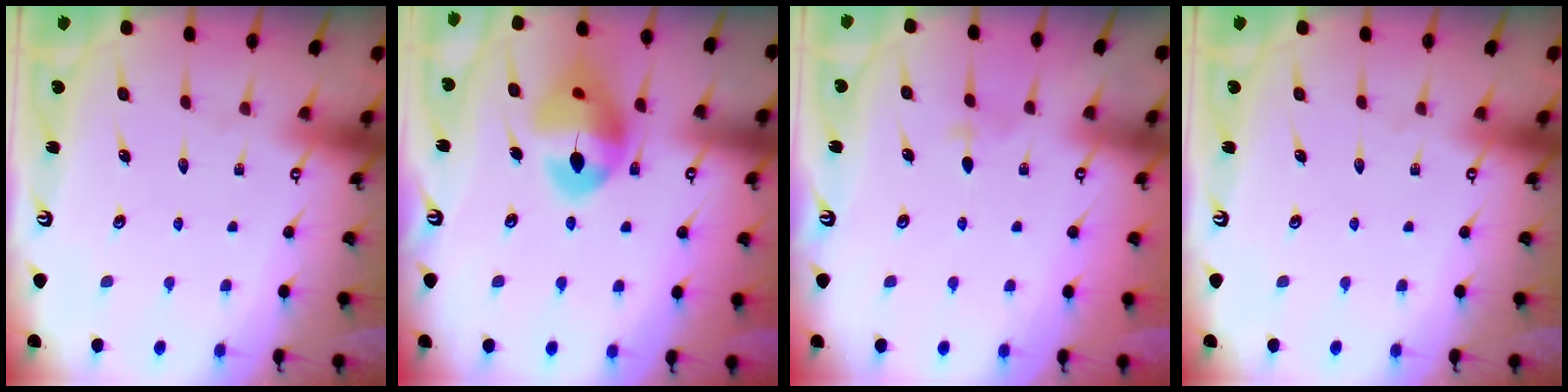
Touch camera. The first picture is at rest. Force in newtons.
{"total": 14.6, "press": 14.5, "slide": 1.6}
{"total": 1.9, "press": 1.9, "slide": 0.4}
{"total": 0.0}